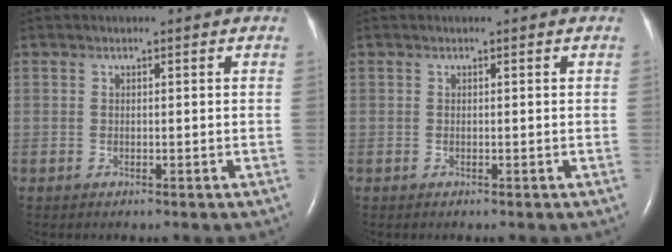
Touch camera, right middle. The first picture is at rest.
{"total": 0.0}